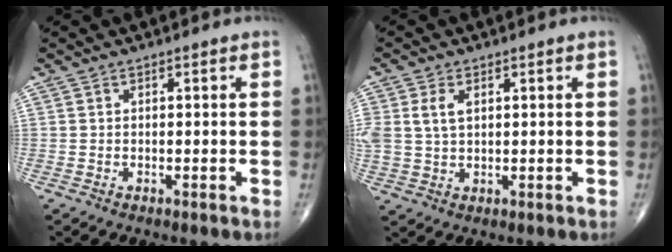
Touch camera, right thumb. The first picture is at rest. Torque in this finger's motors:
{"motor_torque": [0.11, 0.09, 0.45, 0.22, 0.07]}